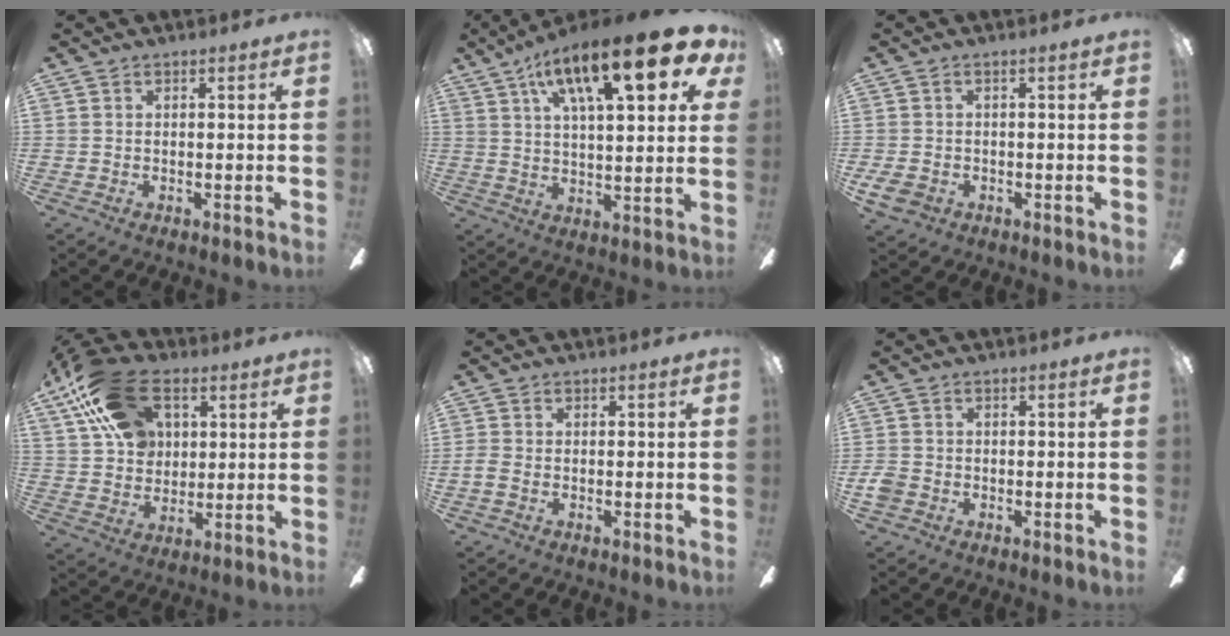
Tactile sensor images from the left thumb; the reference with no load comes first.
{"total": 22.8, "force": [11.2, 7.6, 18.4], "torque": [-0.273, -0.041, 0.167]}
{"total": 3.8, "force": [-1.5, 2.5, 2.4], "torque": [-0.057, 0.005, -0.031]}
{"total": 20.5, "force": [10.1, 13.4, 11.7], "torque": [-0.218, -0.024, 0.191]}
{"total": 1.6, "force": [-0.6, 1.0, 1.1], "torque": [-0.019, 0.005, -0.012]}
{"total": 2.8, "force": [-1.5, 2.1, 1.1], "torque": [-0.023, 0.006, -0.029]}